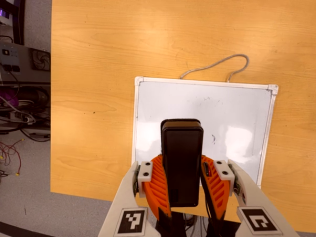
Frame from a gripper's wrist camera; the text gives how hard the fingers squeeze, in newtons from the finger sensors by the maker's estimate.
{"total": 10.1, "left": 8.3, "right": 11.8}